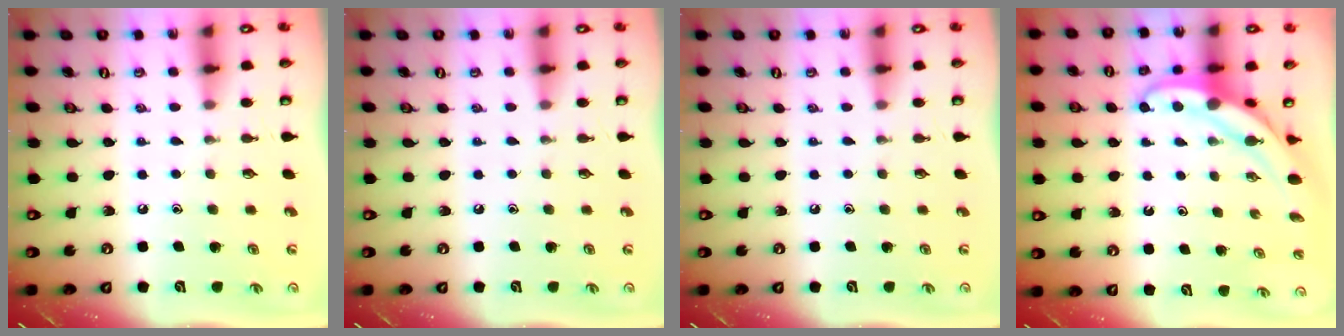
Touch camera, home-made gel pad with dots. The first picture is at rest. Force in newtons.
{"total": 0.0}
{"total": 0.0}
{"total": 5.8, "press": 5.8, "slide": 0.4}